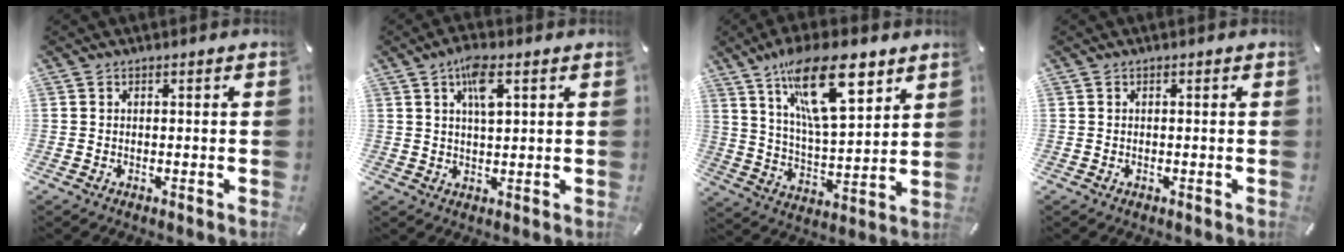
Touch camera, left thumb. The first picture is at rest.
{"total": 6.8, "force": [3.1, 2.3, 5.6], "torque": [-0.102, 0.000, 0.050]}
{"total": 19.5, "force": [10.8, 8.0, 14.1], "torque": [-0.255, -0.032, 0.177]}
{"total": 0.0}